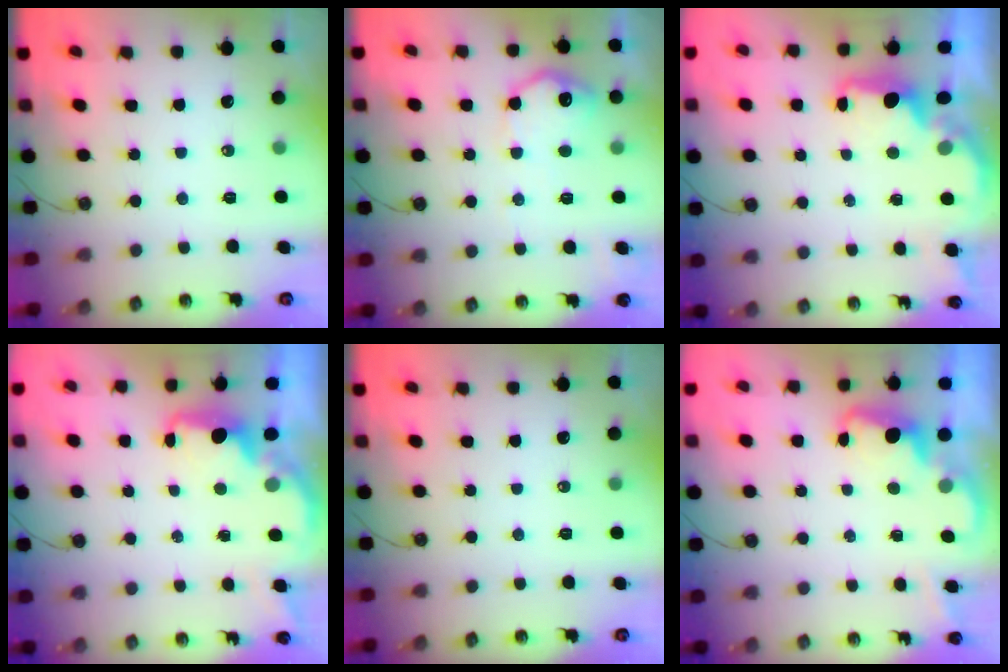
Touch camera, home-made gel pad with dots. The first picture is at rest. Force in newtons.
{"total": 11.7, "press": 11.7, "slide": 0.2}
{"total": 1.8, "press": 1.6, "slide": 0.8}
{"total": 2.3, "press": 2.1, "slide": 0.8}
{"total": 0.0}
{"total": 2.3, "press": 2.2, "slide": 0.5}